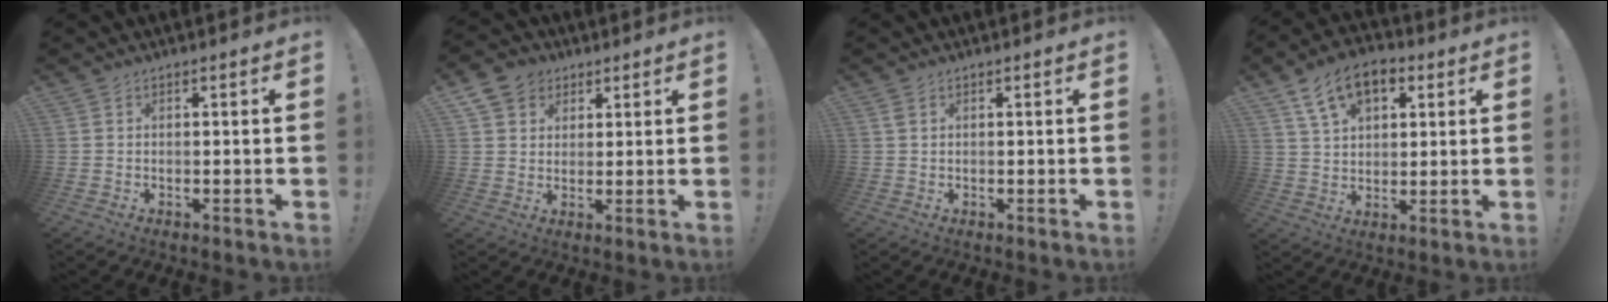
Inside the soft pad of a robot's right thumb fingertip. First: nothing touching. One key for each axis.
{"total": 7.5, "fx": 3.9, "fy": 6.1, "fz": 1.9, "tx": -0.025, "ty": -0.019, "tz": 0.078}
{"total": 1.2, "fx": 0.7, "fy": 0.5, "fz": 0.8, "tx": -0.018, "ty": 0.003, "tz": 0.012}
{"total": 12.9, "fx": 6.0, "fy": 8.3, "fz": 7.8, "tx": -0.123, "ty": -0.013, "tz": 0.116}